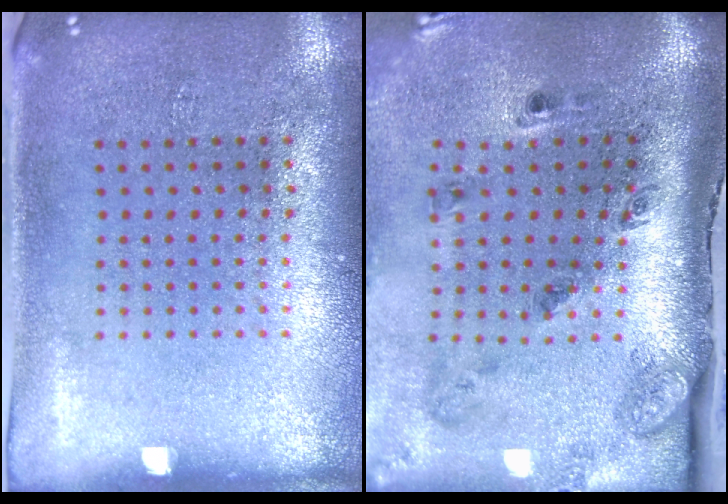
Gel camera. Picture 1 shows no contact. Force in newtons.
{"total": 2.9, "press": 1.8, "slide": 2.2}